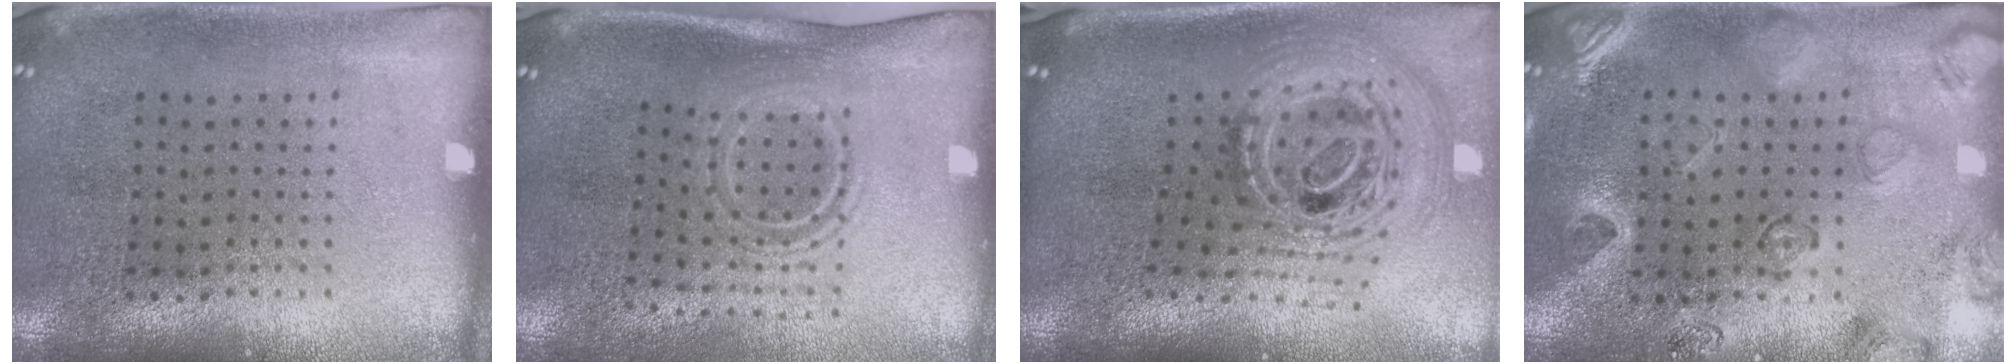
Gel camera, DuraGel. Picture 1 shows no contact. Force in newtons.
{"total": 1.7, "press": 1.1, "slide": 1.2}
{"total": 3.0, "press": 2.0, "slide": 2.2}
{"total": 2.3, "press": 2.0, "slide": 1.1}